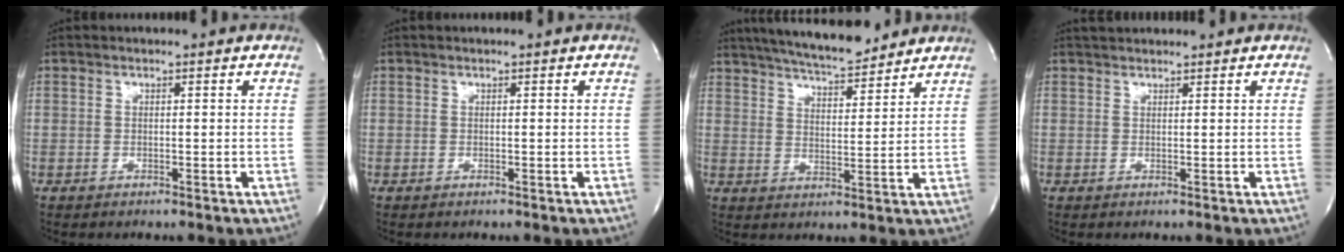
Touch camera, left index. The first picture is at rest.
{"total": 0.0}
{"total": 12.7, "force": [11.4, 2.0, 5.4], "torque": [-0.092, 0.005, 0.178]}
{"total": 3.0, "force": [2.8, 0.5, 0.8], "torque": [-0.013, 0.028, 0.048]}